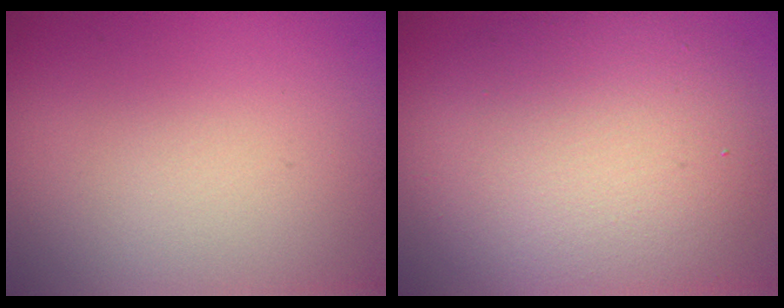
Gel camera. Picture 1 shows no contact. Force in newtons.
{"total": 8.8, "press": 8.8, "slide": 0.6}